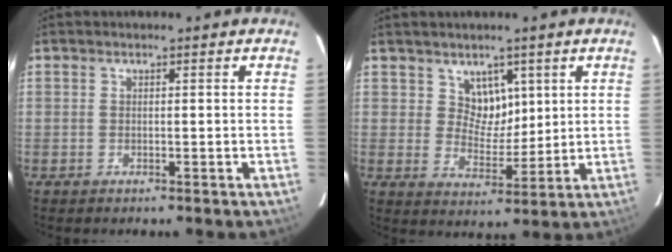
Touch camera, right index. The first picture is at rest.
{"total": 5.6, "force": [3.0, 4.2, 2.0], "torque": [-0.023, -0.005, 0.057]}